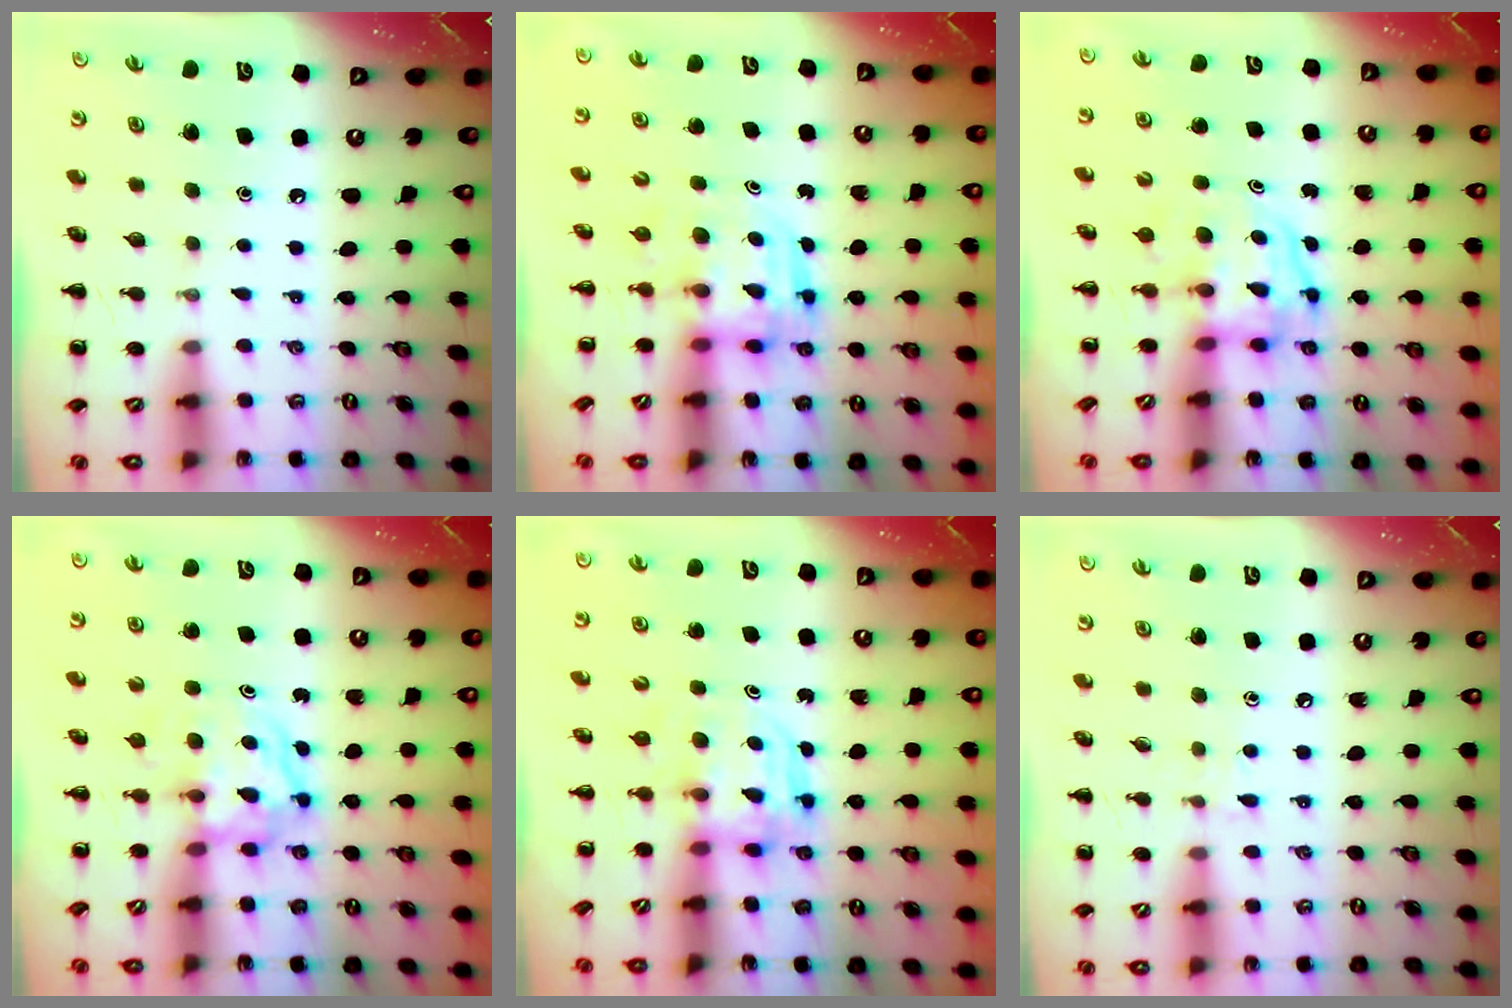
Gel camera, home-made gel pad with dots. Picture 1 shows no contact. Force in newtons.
{"total": 3.0, "press": 3.0, "slide": 0.3}
{"total": 3.7, "press": 3.7, "slide": 0.6}
{"total": 3.9, "press": 3.9, "slide": 0.5}
{"total": 3.6, "press": 3.6, "slide": 0.2}
{"total": 4.4, "press": 4.0, "slide": 1.7}